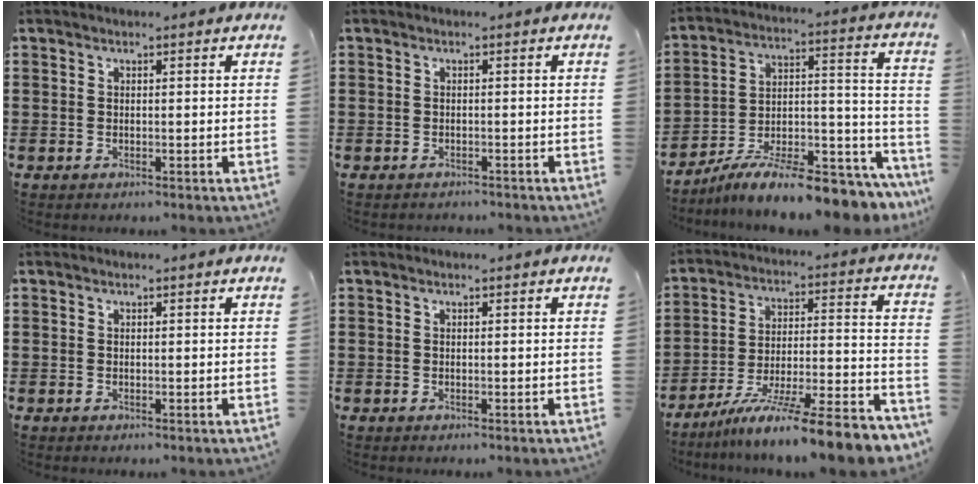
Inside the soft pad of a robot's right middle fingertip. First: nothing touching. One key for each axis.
{"total": 0.9, "fx": -0.8, "fy": 0.3, "fz": -0.2, "tx": 0.003, "ty": 0.004, "tz": -0.019}
{"total": 12.0, "fx": -10.3, "fy": 1.3, "fz": 6.0, "tx": -0.080, "ty": 0.035, "tz": -0.187}
{"total": 0.0}
{"total": 0.0}
{"total": 10.7, "fx": -8.9, "fy": -0.8, "fz": 5.9, "tx": -0.087, "ty": 0.000, "tz": -0.172}